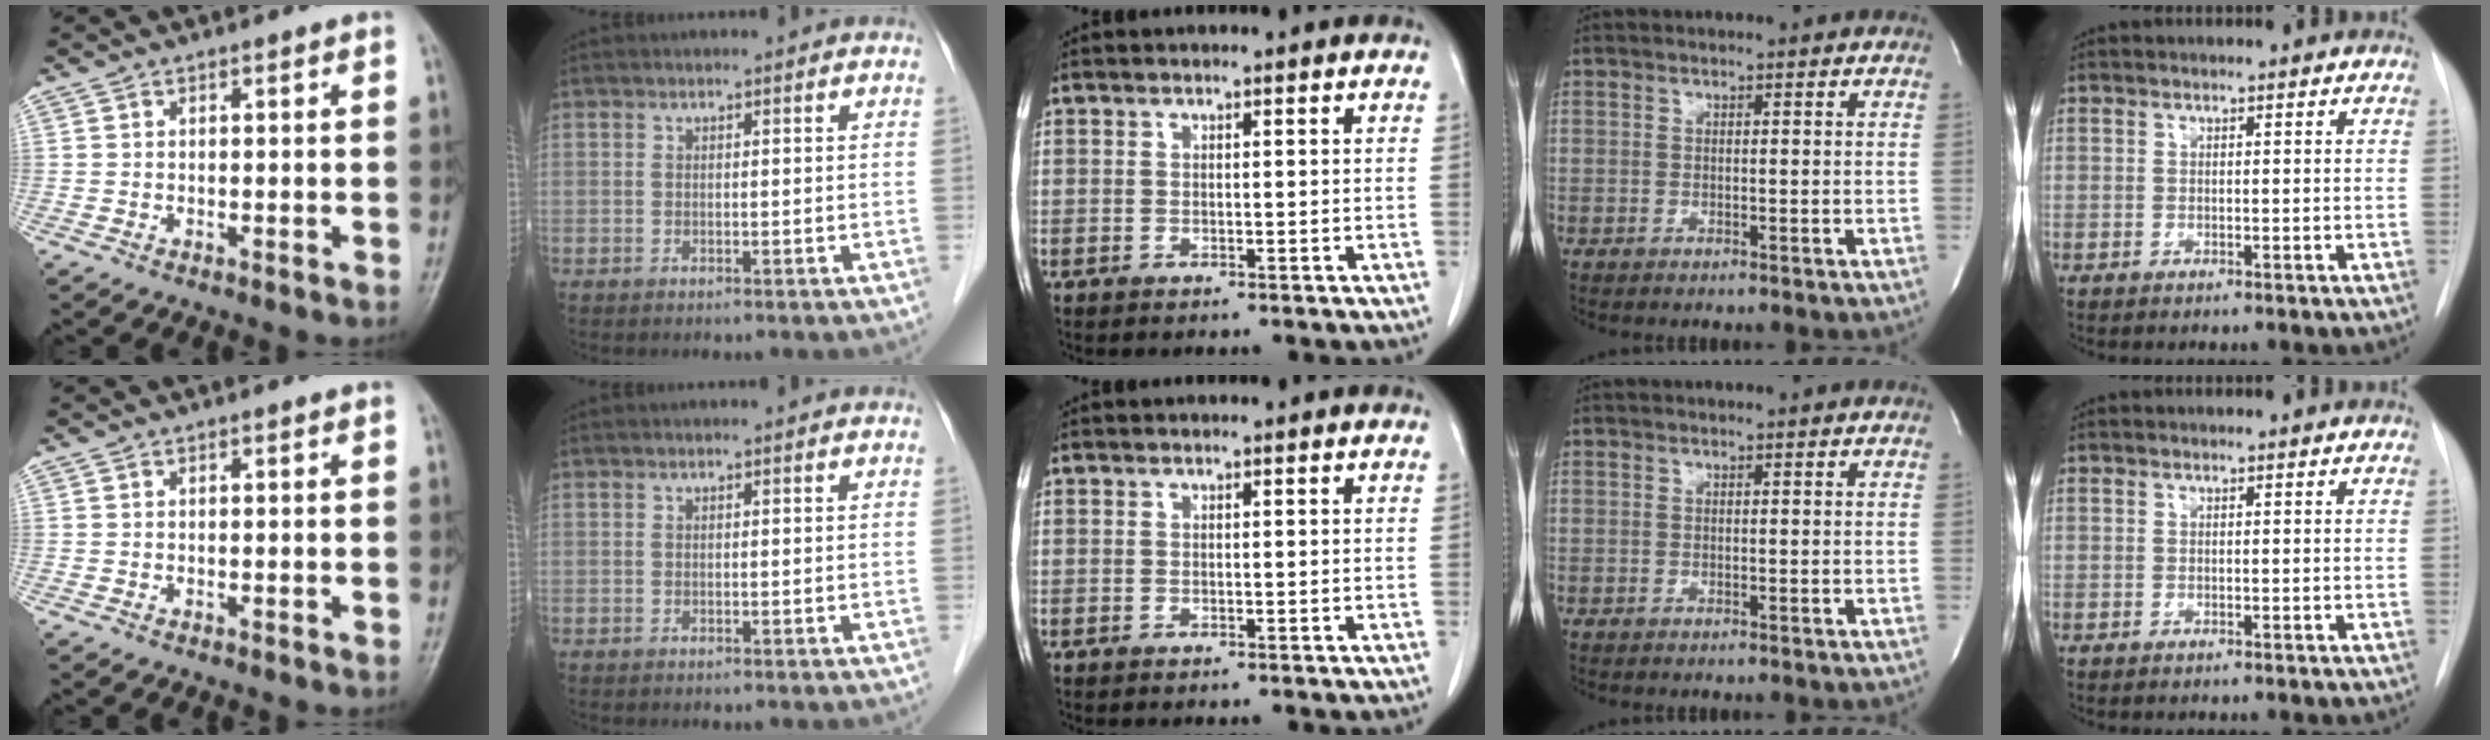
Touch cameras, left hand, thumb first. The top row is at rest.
{}